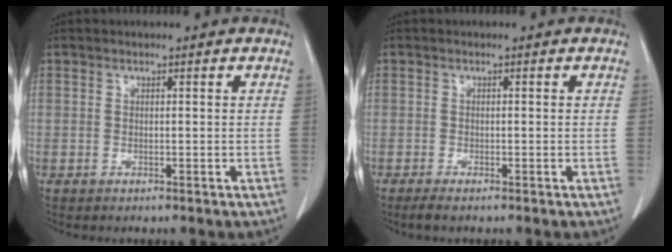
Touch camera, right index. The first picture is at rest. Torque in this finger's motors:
{"motor_torque": [0.00, 0.01, 0.04, 0.02]}